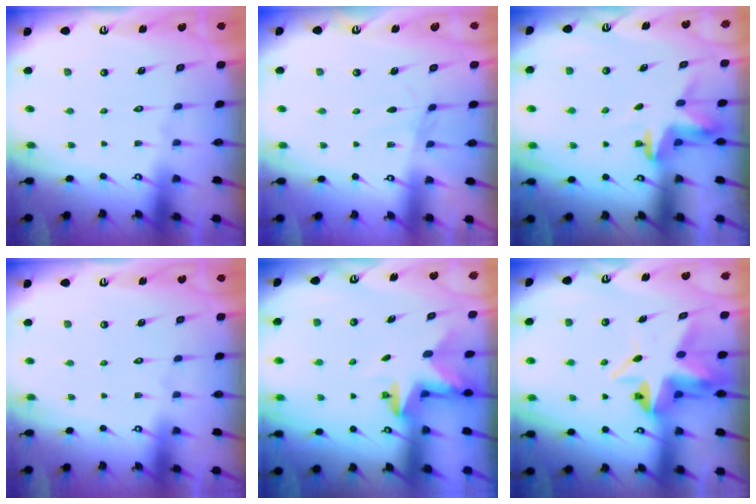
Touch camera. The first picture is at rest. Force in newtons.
{"total": 0.0}
{"total": 4.0, "press": 4.0, "slide": 0.2}
{"total": 0.0}
{"total": 2.8, "press": 2.8, "slide": 0.2}
{"total": 8.1, "press": 7.8, "slide": 1.9}